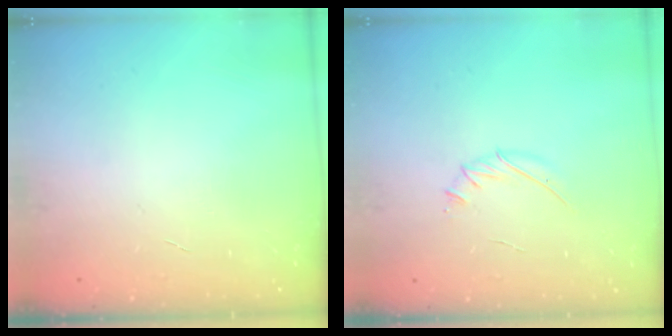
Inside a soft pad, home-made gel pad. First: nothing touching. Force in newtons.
{"total": 4.3, "press": 4.1, "slide": 1.1}